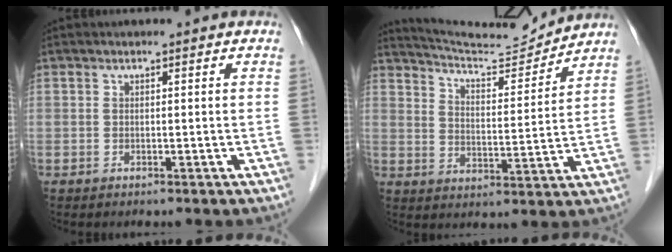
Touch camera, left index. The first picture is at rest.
{"total": 10.9, "force": [10.8, -0.7, 1.3], "torque": [-0.031, -0.008, 0.175]}